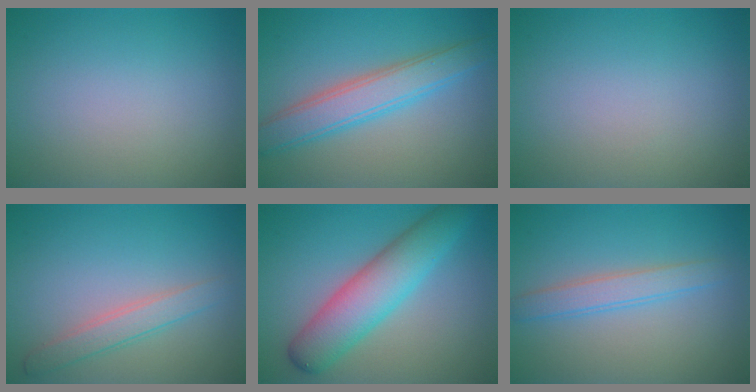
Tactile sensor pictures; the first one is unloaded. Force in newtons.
{"total": 4.7, "press": 4.7, "slide": 0.1}
{"total": 0.0}
{"total": 2.3, "press": 2.3, "slide": 0.1}
{"total": 6.5, "press": 6.5, "slide": 0.2}
{"total": 2.5, "press": 2.5, "slide": 0.0}